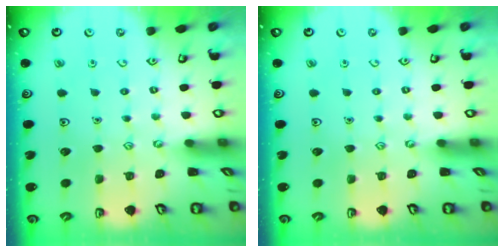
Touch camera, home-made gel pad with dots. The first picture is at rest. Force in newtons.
{"total": 0.0}